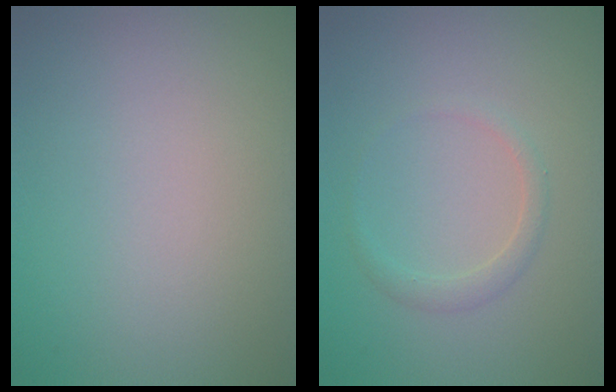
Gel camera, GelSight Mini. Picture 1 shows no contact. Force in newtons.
{"total": 1.3, "press": 1.3, "slide": 0.1}